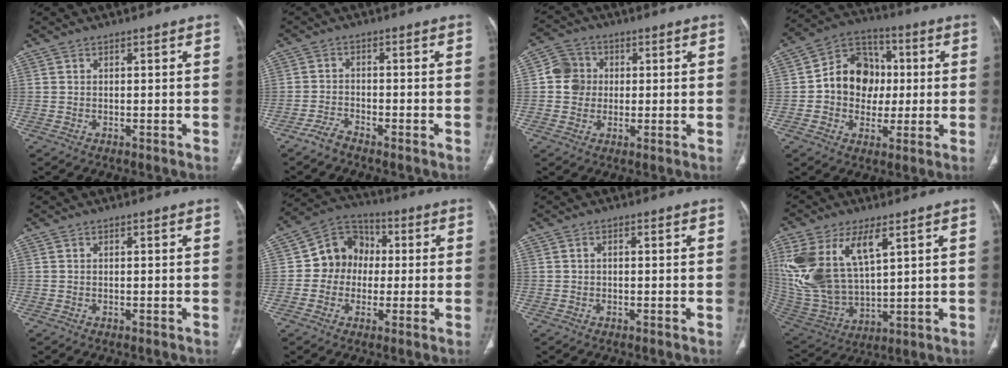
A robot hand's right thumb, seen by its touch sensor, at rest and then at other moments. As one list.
[{"total": 2.8, "force": [-2.5, 0.7, 1.0], "torque": [-0.028, 0.010, -0.051]}, {"total": 6.1, "force": [0.4, 5.8, 1.9], "torque": [-0.012, 0.008, -0.001]}, {"total": 13.7, "force": [0.4, 11.3, 7.8], "torque": [-0.075, 0.024, 0.000]}, {"total": 0.0}, {"total": 10.1, "force": [-0.1, 9.1, 4.5], "torque": [-0.033, 0.027, -0.016]}, {"total": 0.7, "force": [0.0, 0.5, 0.5], "torque": [-0.010, 0.002, -0.001]}, {"total": 19.2, "force": [7.7, 9.6, 14.8], "torque": [-0.305, -0.022, 0.164]}]